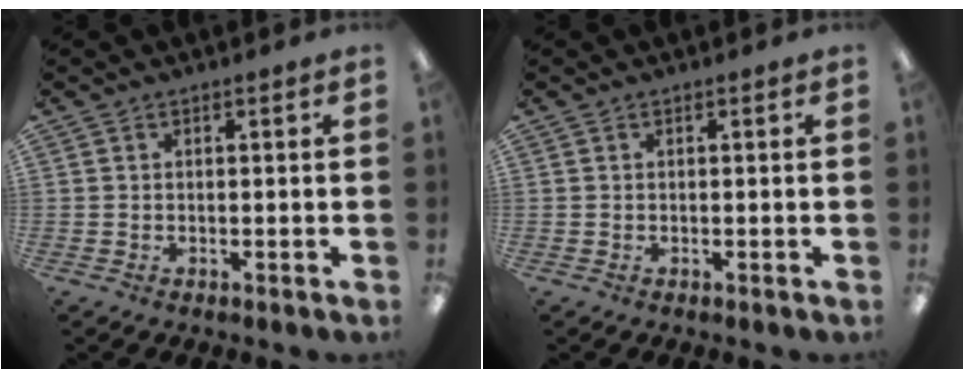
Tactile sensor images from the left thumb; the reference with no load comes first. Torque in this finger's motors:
{"motor_torque": [-0.01, -0.01, 0.03, -0.04, 0.00]}